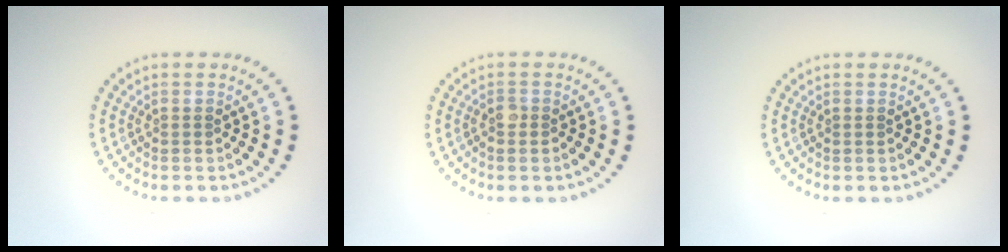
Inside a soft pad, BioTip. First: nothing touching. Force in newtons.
{"total": 0.9, "press": 0.8, "slide": 0.4}
{"total": 0.0}